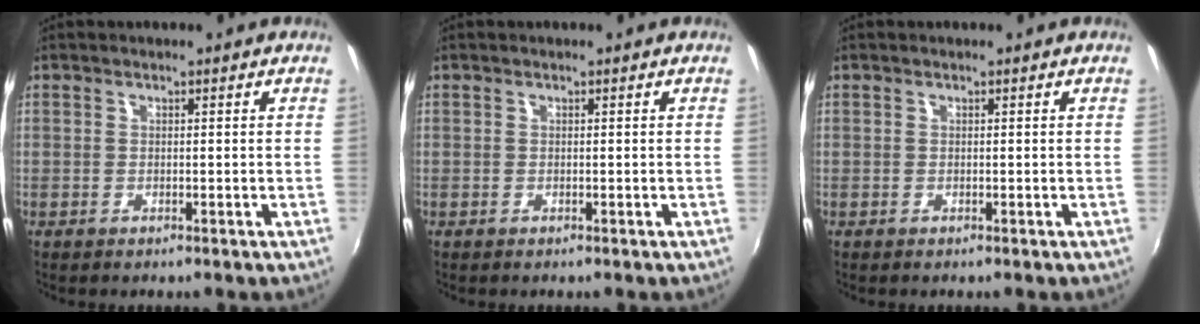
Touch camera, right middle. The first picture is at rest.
{"total": 0.0}
{"total": 0.0}